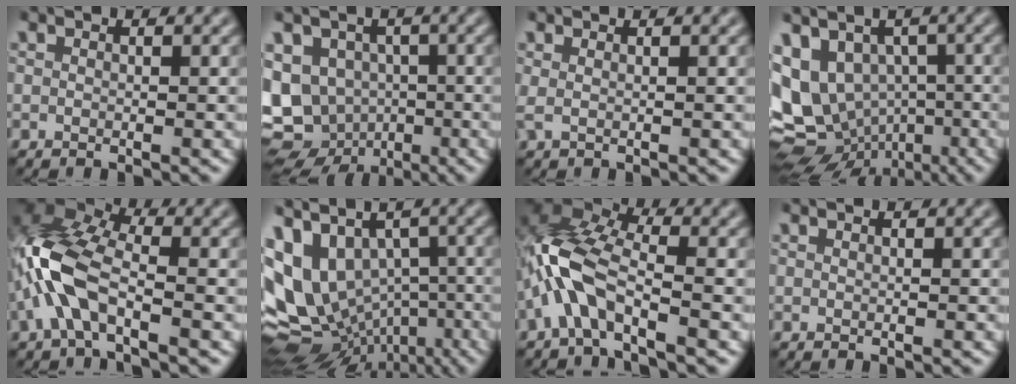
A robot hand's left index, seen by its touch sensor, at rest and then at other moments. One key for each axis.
{"total": 11.9, "fx": -4.2, "fy": 9.6, "fz": 5.7, "tx": -0.103, "ty": -0.019, "tz": -0.080}
{"total": 0.7, "fx": 0.2, "fy": 0.0, "fz": 0.7, "tx": -0.015, "ty": -0.001, "tz": 0.002}
{"total": 10.4, "fx": -0.4, "fy": 7.9, "fz": 6.7, "tx": -0.131, "ty": -0.018, "tz": 0.022}
{"total": 7.9, "fx": -2.4, "fy": 3.6, "fz": 6.7, "tx": -0.160, "ty": 0.018, "tz": -0.058}
{"total": 11.0, "fx": 0.6, "fy": 8.1, "fz": 7.4, "tx": -0.145, "ty": 0.000, "tz": 0.035}
{"total": 6.7, "fx": -2.8, "fy": 2.5, "fz": 5.6, "tx": -0.129, "ty": 0.017, "tz": -0.063}
{"total": 0.0}